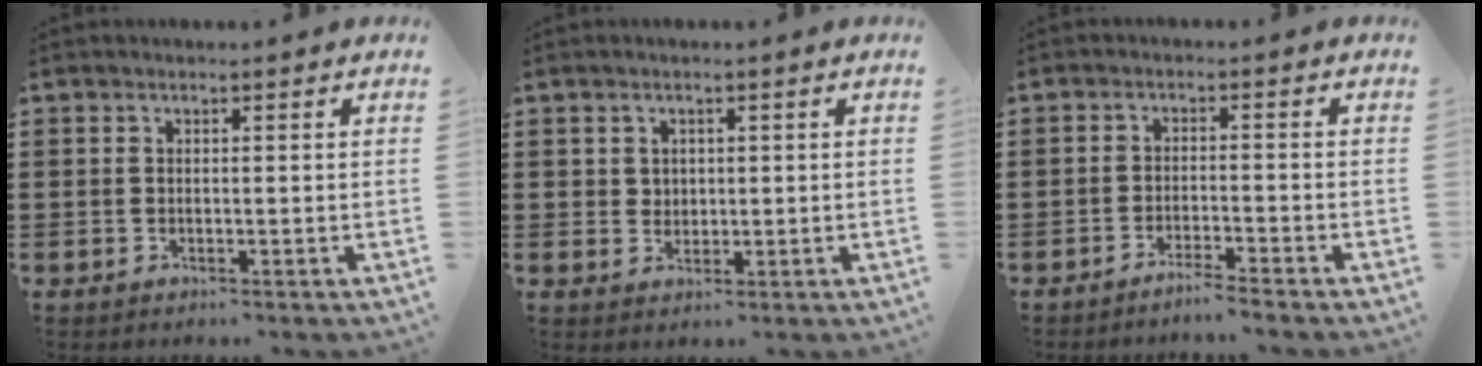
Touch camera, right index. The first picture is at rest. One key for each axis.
{"total": 1.9, "fx": 0.7, "fy": 1.7, "fz": 0.3, "tx": -0.012, "ty": 0.010, "tz": 0.013}
{"total": 2.5, "fx": -2.3, "fy": -0.5, "fz": 0.6, "tx": -0.011, "ty": 0.002, "tz": -0.047}